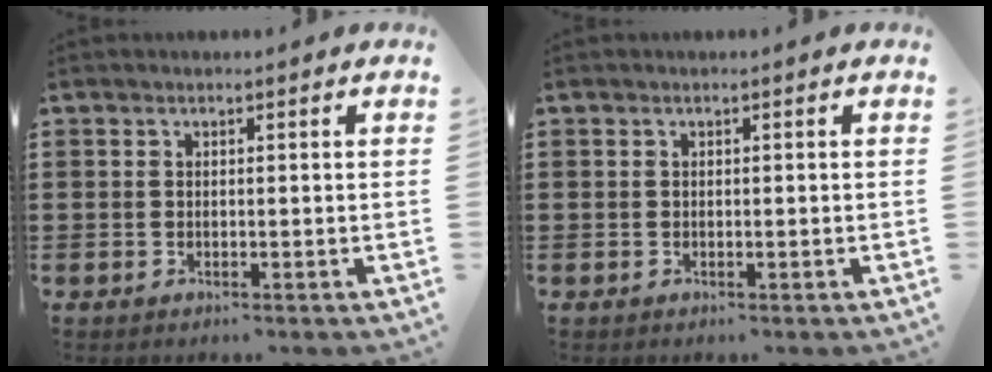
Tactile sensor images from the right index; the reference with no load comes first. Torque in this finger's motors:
{"motor_torque": [0.30, 0.26, 0.02, 0.00]}